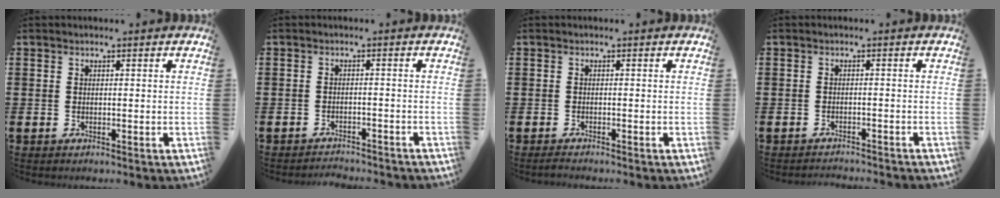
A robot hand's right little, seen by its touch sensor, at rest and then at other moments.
{"total": 1.7, "force": [-1.7, -0.1, -0.2], "torque": [-0.002, 0.004, -0.036]}
{"total": 0.6, "force": [-0.5, 0.1, 0.4], "torque": [-0.007, -0.002, -0.010]}
{"total": 1.1, "force": [-1.1, -0.1, -0.1], "torque": [-0.001, 0.002, -0.024]}